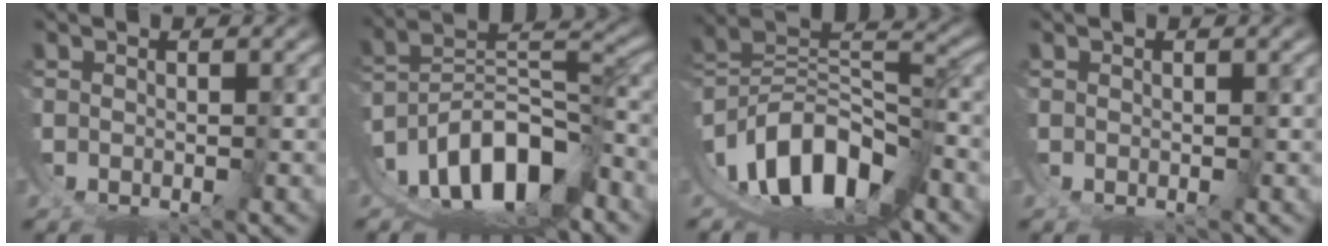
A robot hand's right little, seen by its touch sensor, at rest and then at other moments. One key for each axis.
{"total": 13.5, "fx": -5.2, "fy": 8.8, "fz": 8.8, "tx": -0.156, "ty": -0.035, "tz": -0.076}
{"total": 14.0, "fx": -3.0, "fy": 8.9, "fz": 10.4, "tx": -0.182, "ty": -0.038, "tz": -0.036}
{"total": 0.0}